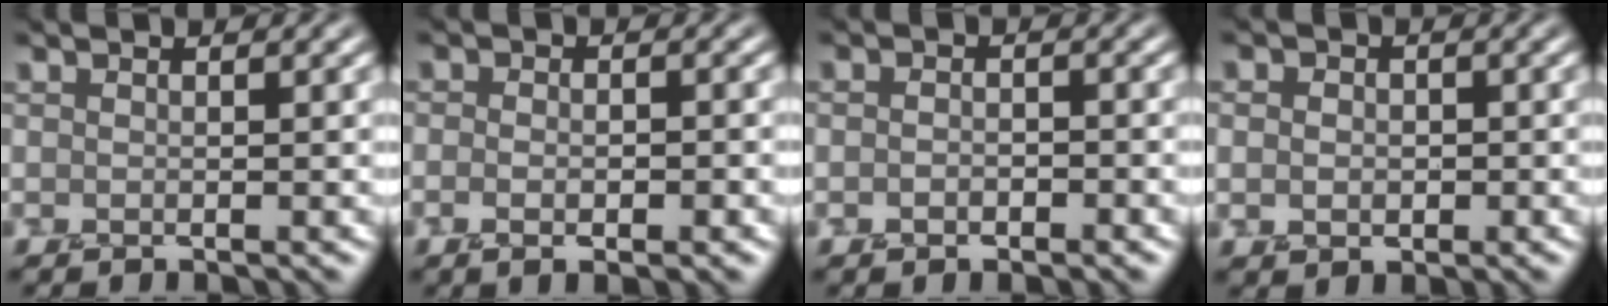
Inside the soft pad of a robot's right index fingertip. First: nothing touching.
{"total": 3.6, "force": [-0.7, 1.9, 3.0], "torque": [-0.020, 0.005, -0.013]}
{"total": 1.4, "force": [-0.5, 0.8, 1.0], "torque": [-0.011, 0.003, -0.009]}
{"total": 2.4, "force": [0.1, 2.0, 1.2], "torque": [-0.009, 0.007, -0.005]}